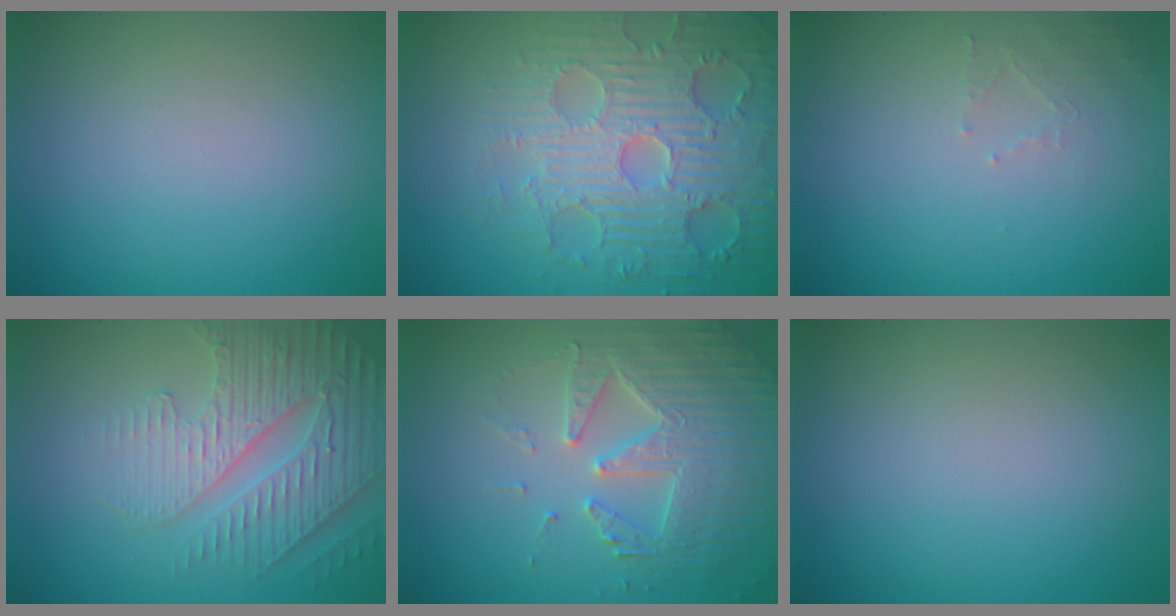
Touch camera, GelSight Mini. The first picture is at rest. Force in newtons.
{"total": 7.1, "press": 6.0, "slide": 3.9}
{"total": 1.4, "press": 1.3, "slide": 0.3}
{"total": 4.8, "press": 4.3, "slide": 2.0}
{"total": 4.5, "press": 4.4, "slide": 0.6}
{"total": 0.0}